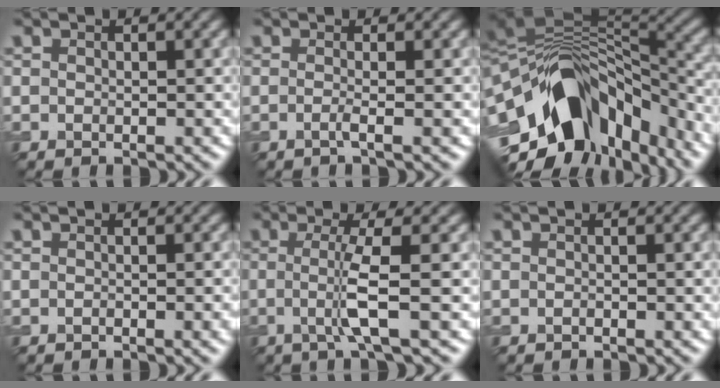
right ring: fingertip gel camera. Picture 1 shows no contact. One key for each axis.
{"total": 1.5, "fx": -0.3, "fy": 0.5, "fz": 1.4, "tx": -0.019, "ty": -0.005, "tz": -0.013}
{"total": 15.4, "fx": -4.2, "fy": 10.3, "fz": 10.8, "tx": -0.202, "ty": -0.012, "tz": -0.050}
{"total": 1.5, "fx": -0.6, "fy": 0.5, "fz": 1.3, "tx": -0.016, "ty": -0.002, "tz": -0.009}
{"total": 3.8, "fx": -0.1, "fy": 0.5, "fz": 3.8, "tx": -0.072, "ty": -0.003, "tz": -0.008}
{"total": 0.0}